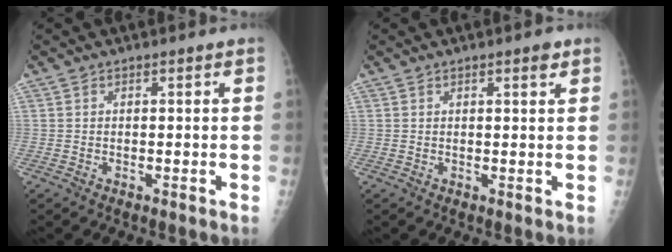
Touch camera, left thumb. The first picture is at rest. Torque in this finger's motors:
{"motor_torque": [0.22, 0.30, -0.20, -0.28, 0.02]}